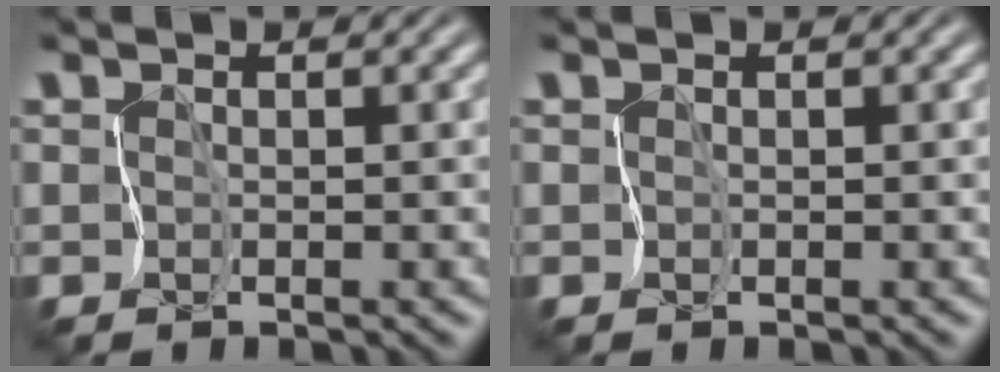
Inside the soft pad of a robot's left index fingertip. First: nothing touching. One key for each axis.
{"total": 0.0}